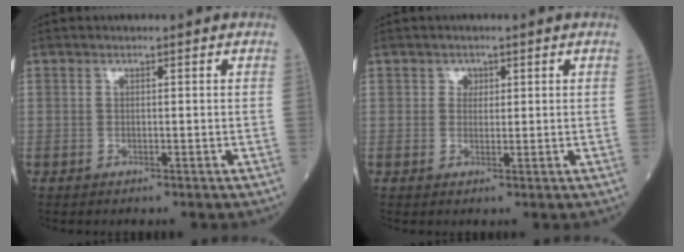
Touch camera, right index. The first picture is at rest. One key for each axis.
{"total": 1.4, "fx": 0.6, "fy": 1.2, "fz": 0.4, "tx": 0.002, "ty": -0.001, "tz": 0.006}